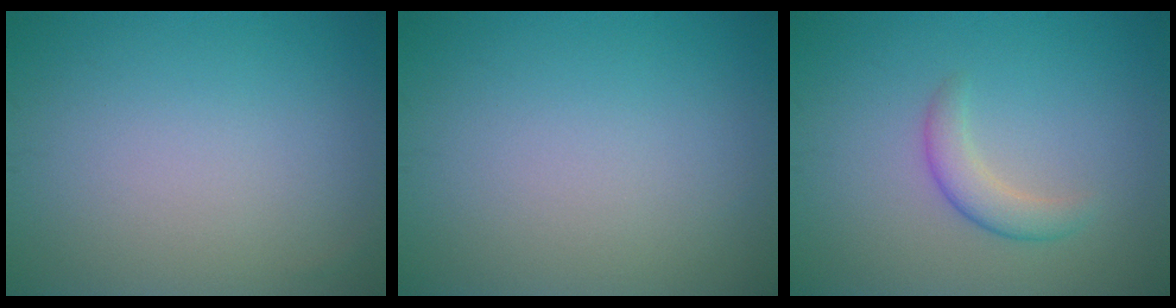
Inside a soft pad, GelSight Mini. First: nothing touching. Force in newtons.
{"total": 0.0}
{"total": 2.3, "press": 2.3, "slide": 0.1}